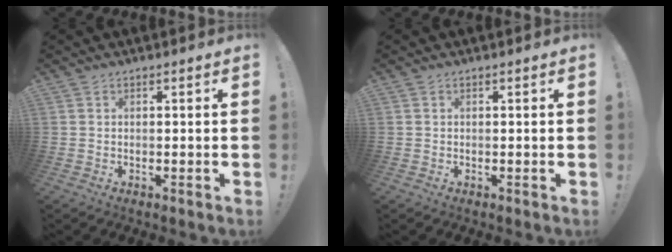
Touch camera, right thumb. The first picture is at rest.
{"total": 0.0}